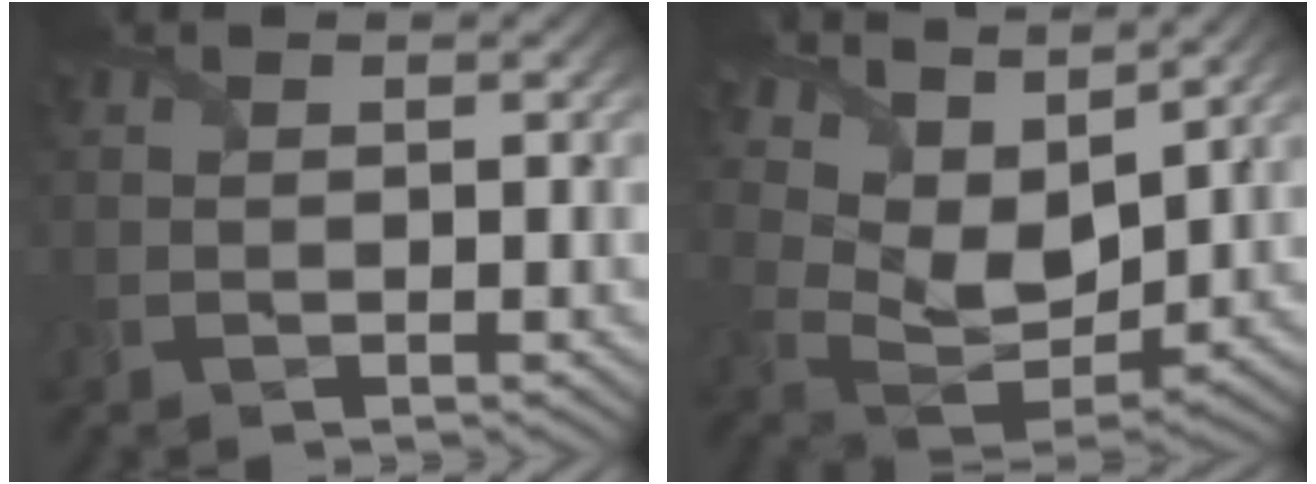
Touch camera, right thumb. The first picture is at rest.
{"total": 12.2, "force": [9.1, 5.2, 6.3], "torque": [-0.173, 0.011, 0.152]}